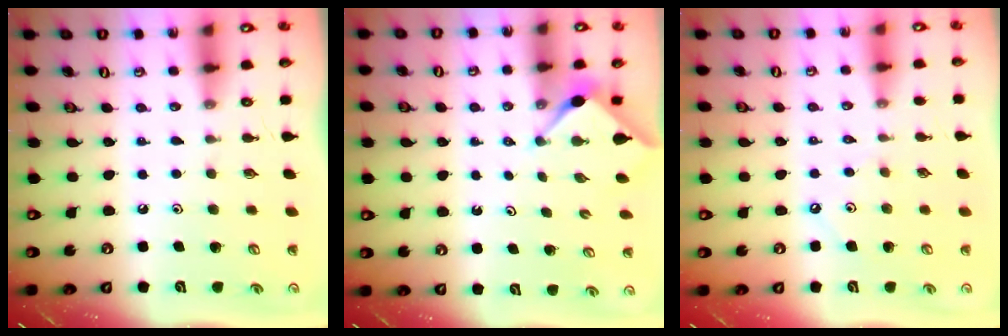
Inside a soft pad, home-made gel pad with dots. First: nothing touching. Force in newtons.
{"total": 2.8, "press": 2.8, "slide": 0.4}
{"total": 2.6, "press": 2.6, "slide": 0.4}